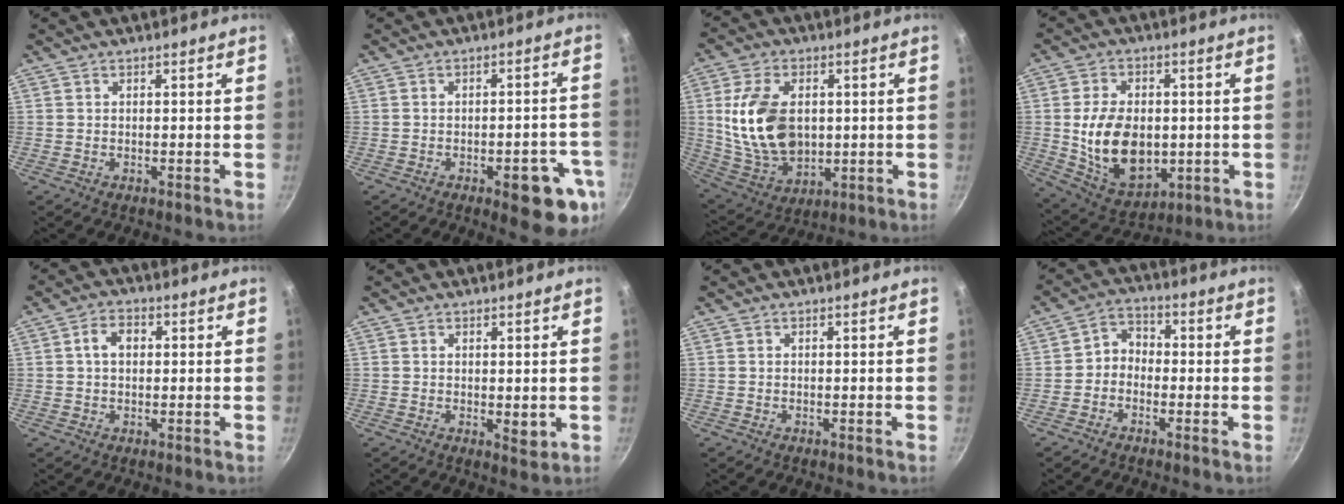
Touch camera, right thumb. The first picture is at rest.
{"total": 11.0, "force": [-4.4, 4.1, 9.2], "torque": [-0.082, 0.017, -0.050]}
{"total": 16.9, "force": [1.6, 11.1, 12.6], "torque": [-0.222, -0.012, 0.044]}
{"total": 16.1, "force": [-0.8, 10.9, 11.9], "torque": [-0.180, -0.008, 0.006]}
{"total": 4.6, "force": [0.7, 3.3, 3.2], "torque": [-0.041, 0.013, 0.006]}
{"total": 2.4, "force": [0.3, 1.0, 2.2], "torque": [-0.034, -0.008, 0.007]}
{"total": 0.0}
{"total": 4.4, "force": [-1.4, 3.5, 2.3], "torque": [-0.021, 0.027, -0.039]}